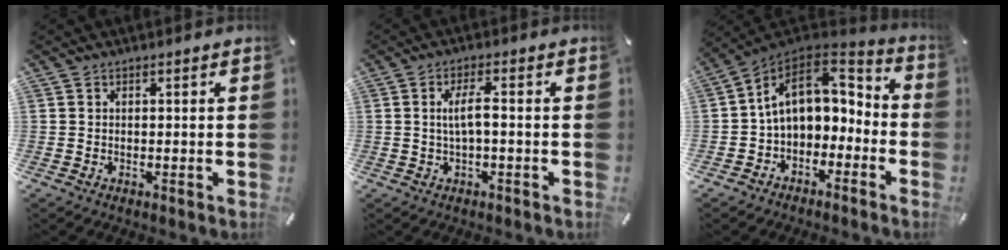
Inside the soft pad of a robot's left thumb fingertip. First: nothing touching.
{"total": 4.9, "force": [0.0, 1.2, 4.8], "torque": [-0.096, 0.003, -0.006]}
{"total": 13.3, "force": [1.5, 9.8, 8.9], "torque": [-0.153, -0.001, 0.029]}